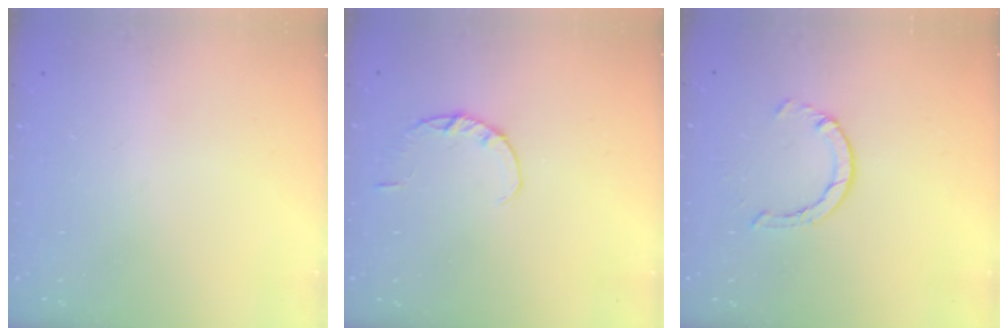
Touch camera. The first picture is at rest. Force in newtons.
{"total": 1.8, "press": 1.8, "slide": 0.3}
{"total": 2.9, "press": 2.9, "slide": 0.4}